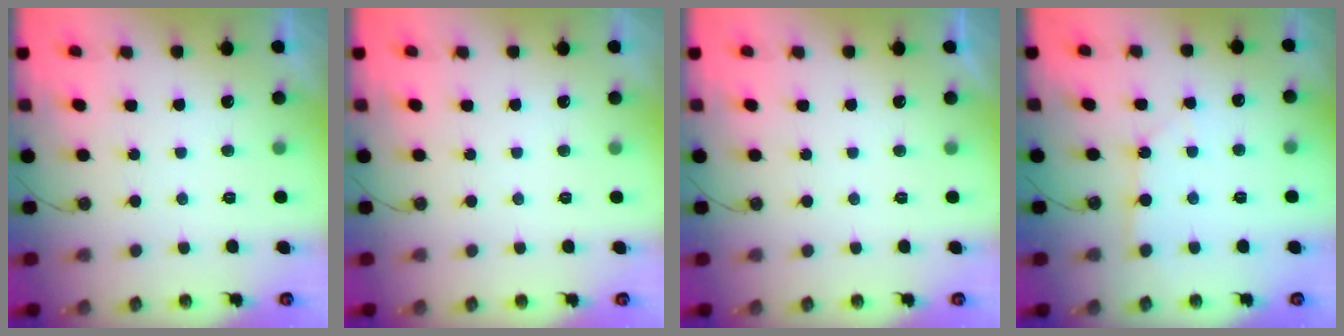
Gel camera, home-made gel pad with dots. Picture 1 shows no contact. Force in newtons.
{"total": 0.0}
{"total": 0.0}
{"total": 2.4, "press": 2.3, "slide": 0.3}